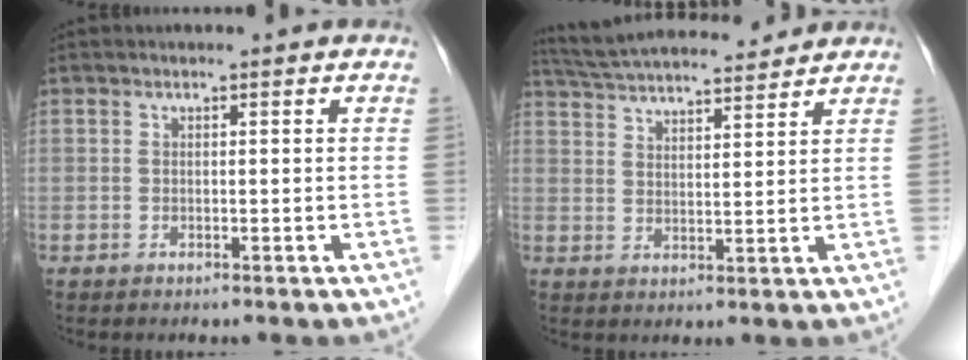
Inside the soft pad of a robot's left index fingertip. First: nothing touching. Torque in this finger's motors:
{"motor_torque": [0.91, -1.11, 0.16, 0.02]}